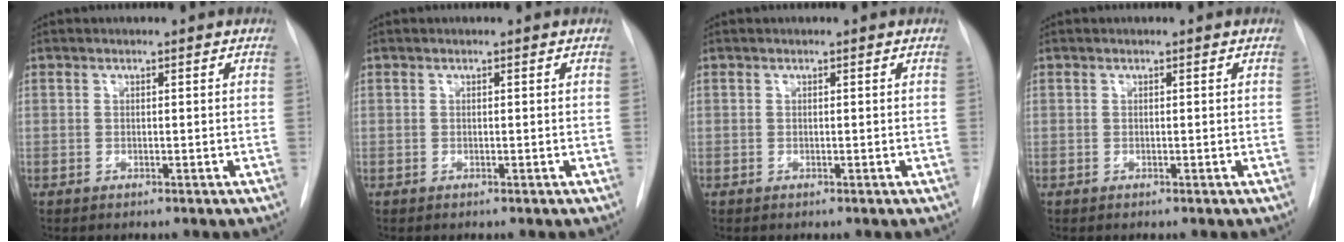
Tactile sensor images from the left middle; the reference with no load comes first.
{"total": 0.0}
{"total": 0.0}
{"total": 0.0}